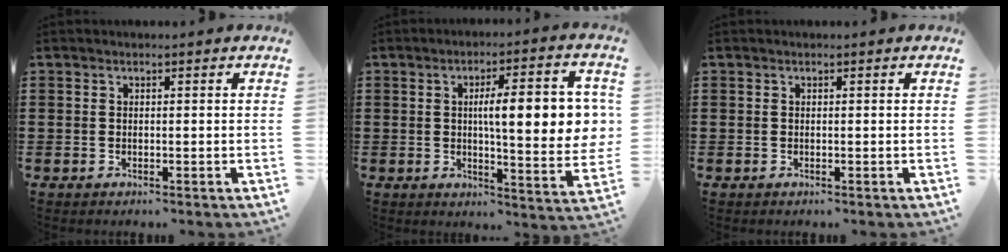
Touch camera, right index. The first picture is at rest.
{"total": 11.4, "force": [1.7, 2.5, 11.0], "torque": [-0.168, -0.003, 0.020]}
{"total": 0.0}